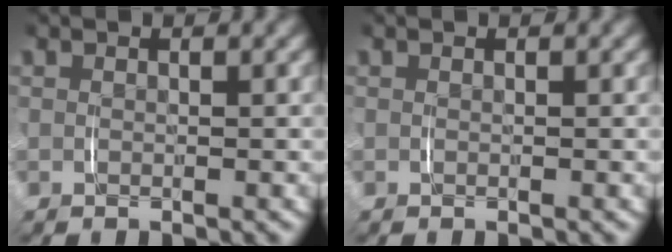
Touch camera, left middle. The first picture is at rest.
{"total": 0.0}